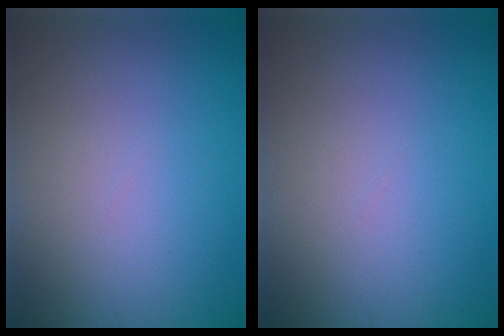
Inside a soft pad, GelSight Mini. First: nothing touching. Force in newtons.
{"total": 0.0}